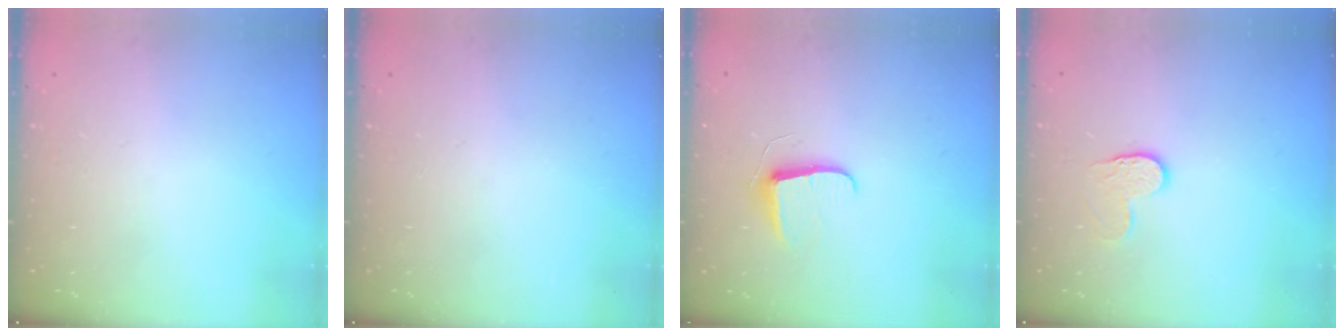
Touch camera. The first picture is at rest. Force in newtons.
{"total": 0.0}
{"total": 7.3, "press": 7.3, "slide": 0.4}
{"total": 6.2, "press": 6.2, "slide": 0.4}